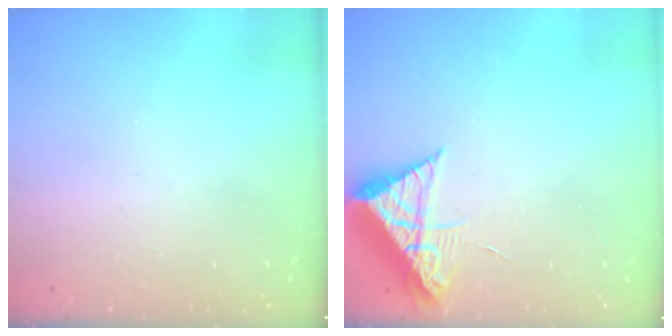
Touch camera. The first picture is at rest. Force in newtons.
{"total": 9.4, "press": 9.4, "slide": 0.5}